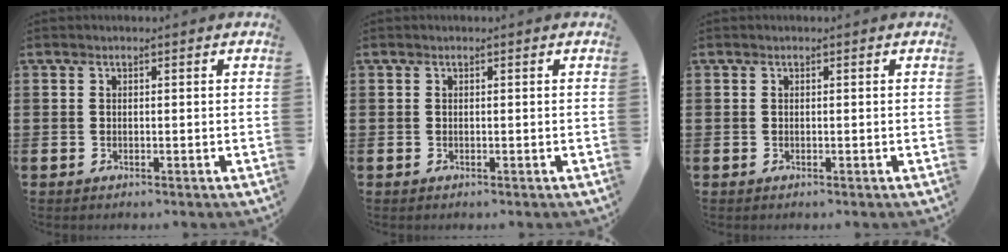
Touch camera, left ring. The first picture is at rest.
{"total": 0.0}
{"total": 0.0}